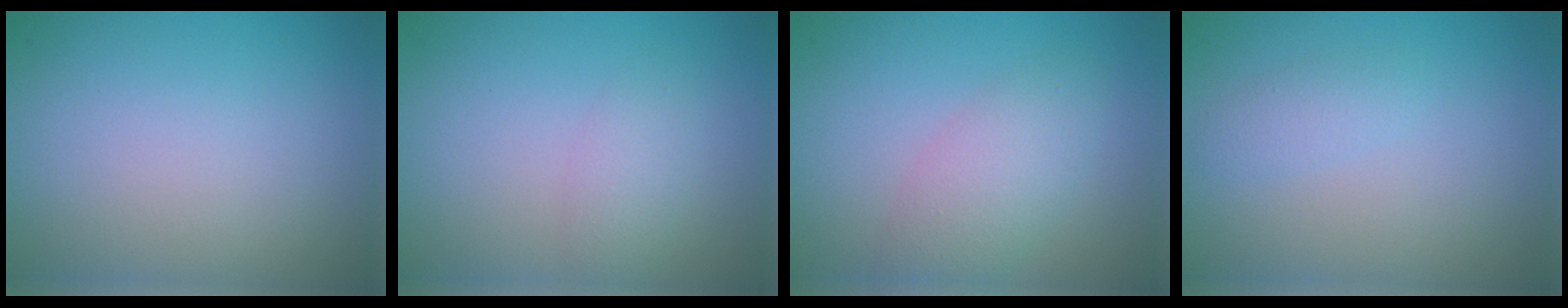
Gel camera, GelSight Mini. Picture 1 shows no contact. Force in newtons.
{"total": 1.6, "press": 1.6, "slide": 0.1}
{"total": 3.4, "press": 3.4, "slide": 0.2}
{"total": 1.2, "press": 1.2, "slide": 0.0}